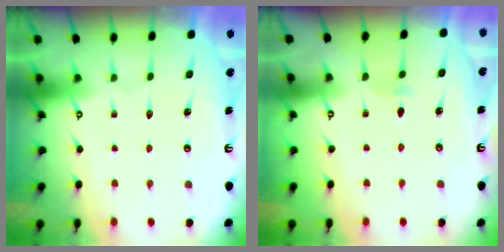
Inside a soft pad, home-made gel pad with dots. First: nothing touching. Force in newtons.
{"total": 2.8, "press": 2.7, "slide": 0.7}